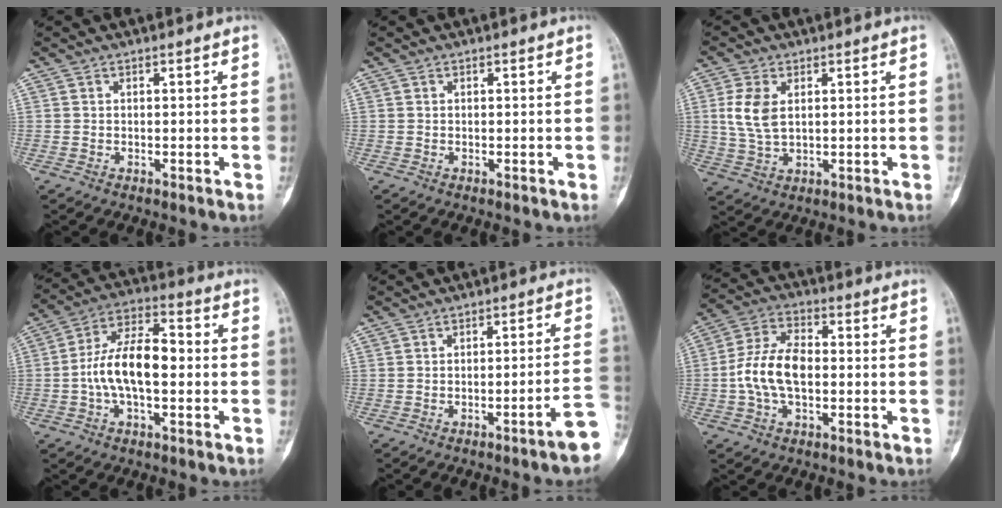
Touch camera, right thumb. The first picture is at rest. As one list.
[{"total": 0.0}, {"total": 7.1, "force": [1.6, 4.1, 5.6], "torque": [-0.122, -0.003, 0.039]}, {"total": 12.8, "force": [-1.2, 6.3, 11.1], "torque": [-0.202, 0.039, -0.028]}, {"total": 9.5, "force": [-4.1, 0.4, 8.5], "torque": [-0.105, 0.030, -0.058]}, {"total": 10.8, "force": [-1.1, 6.2, 8.7], "torque": [-0.171, 0.028, -0.027]}]